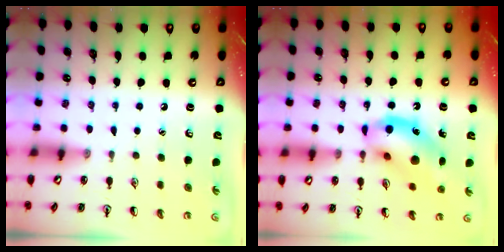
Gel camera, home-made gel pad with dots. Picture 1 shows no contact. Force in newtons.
{"total": 14.4, "press": 14.2, "slide": 2.2}